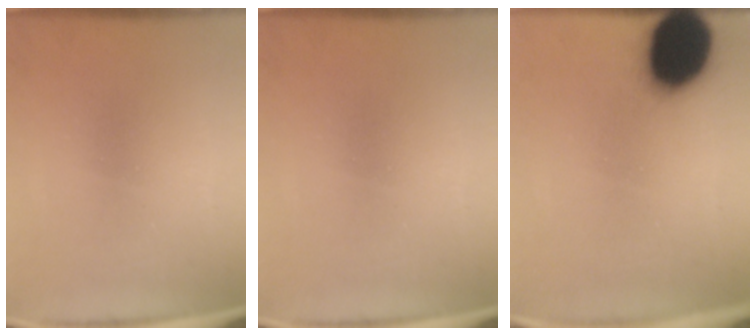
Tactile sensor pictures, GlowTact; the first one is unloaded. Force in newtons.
{"total": 0.0}
{"total": 20.5}